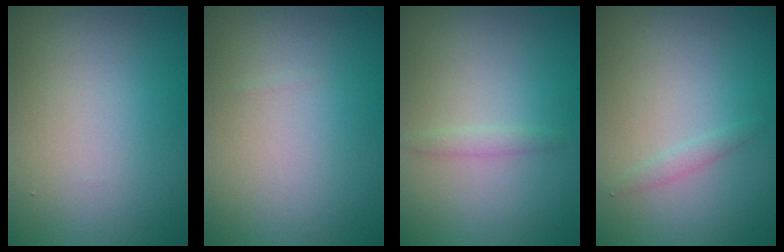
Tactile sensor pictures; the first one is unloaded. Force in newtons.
{"total": 0.0}
{"total": 0.8, "press": 0.8, "slide": 0.1}
{"total": 0.8, "press": 0.8, "slide": 0.0}